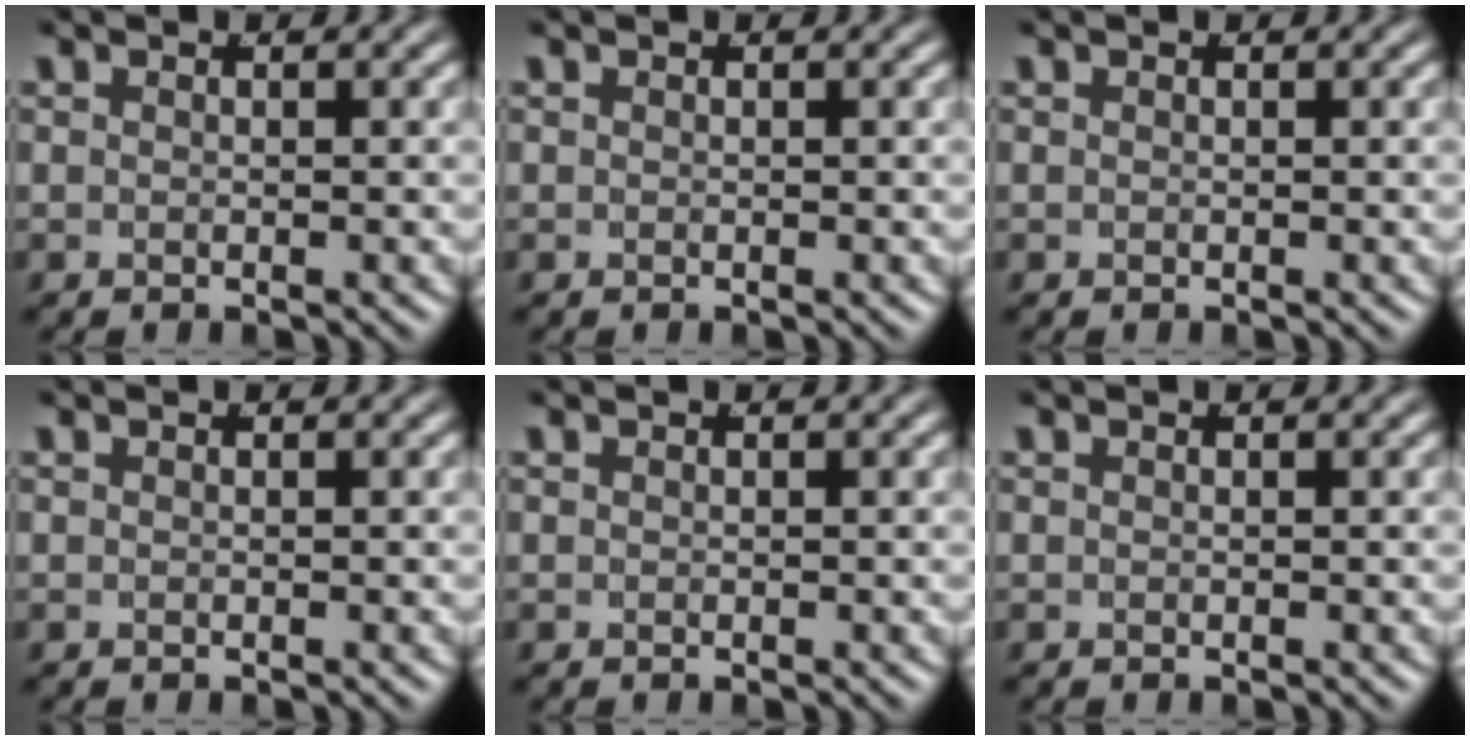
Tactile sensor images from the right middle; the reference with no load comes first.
{"total": 0.0}
{"total": 0.0}
{"total": 0.0}
{"total": 0.0}
{"total": 0.0}